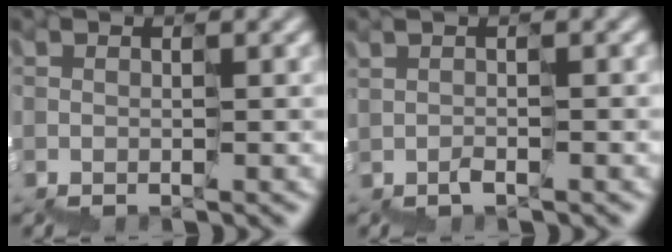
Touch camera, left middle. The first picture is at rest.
{"total": 1.3, "force": [0.4, -1.2, -0.3], "torque": [0.001, 0.000, 0.011]}